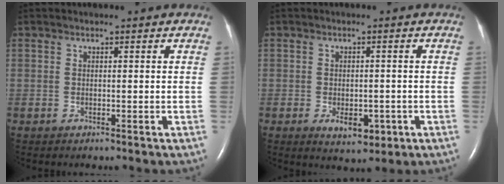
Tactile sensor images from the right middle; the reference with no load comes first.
{"total": 4.6, "force": [-1.8, 2.5, 3.4], "torque": [-0.045, -0.001, -0.013]}